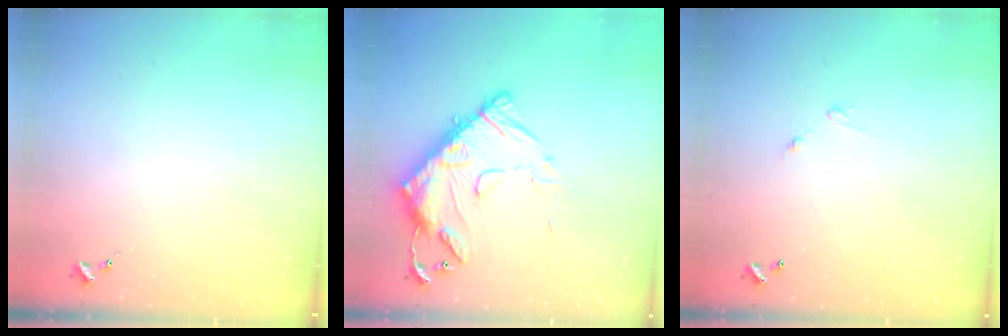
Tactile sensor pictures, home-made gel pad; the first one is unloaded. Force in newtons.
{"total": 16.8, "press": 16.7, "slide": 1.2}
{"total": 4.5, "press": 4.5, "slide": 0.3}